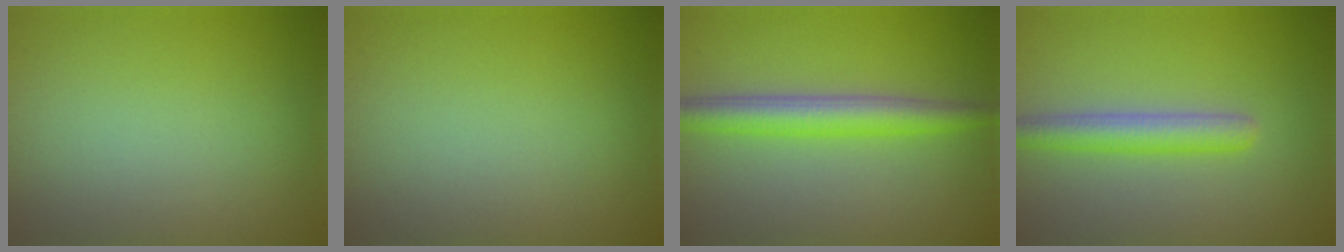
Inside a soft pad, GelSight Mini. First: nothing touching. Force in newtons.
{"total": 0.0}
{"total": 4.1, "press": 4.1, "slide": 0.1}
{"total": 3.3, "press": 3.2, "slide": 0.1}